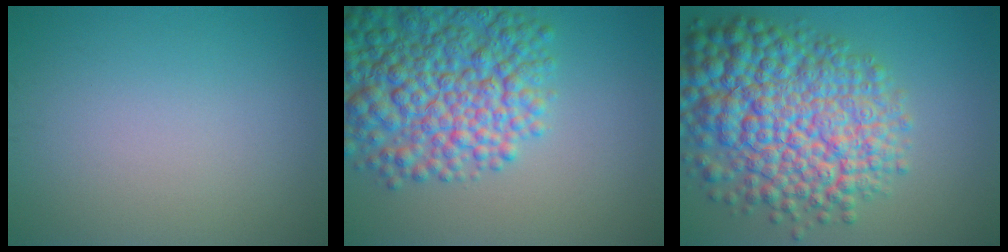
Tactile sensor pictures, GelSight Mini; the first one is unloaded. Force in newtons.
{"total": 10.0, "press": 10.0, "slide": 0.3}
{"total": 12.5, "press": 12.5, "slide": 0.3}